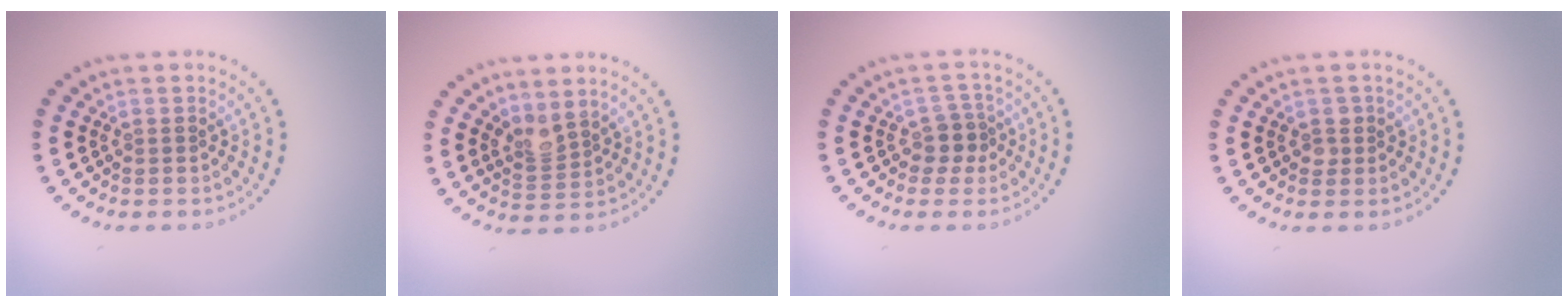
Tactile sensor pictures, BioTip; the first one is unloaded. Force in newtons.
{"total": 2.0, "press": 1.6, "slide": 1.3}
{"total": 2.0, "press": 1.6, "slide": 1.2}
{"total": 1.0, "press": 0.9, "slide": 0.3}